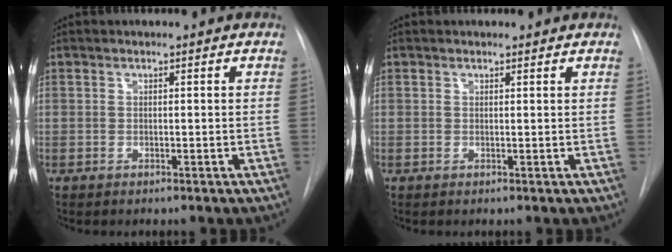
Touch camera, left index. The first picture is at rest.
{"total": 0.6, "force": [0.6, 0.3, 0.0], "torque": [-0.006, -0.004, 0.005]}